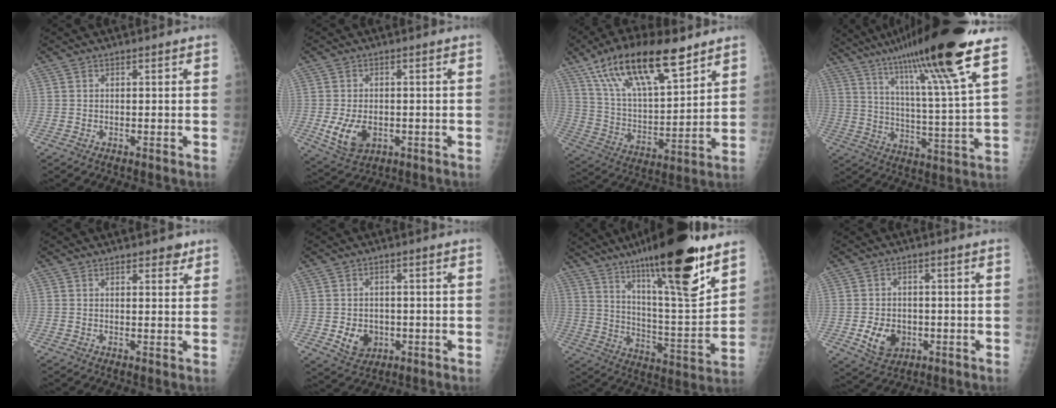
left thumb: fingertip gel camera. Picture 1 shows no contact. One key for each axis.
{"total": 7.5, "fx": -1.6, "fy": 5.0, "fz": 5.4, "tx": -0.092, "ty": 0.000, "tz": -0.016}
{"total": 21.9, "fx": 13.5, "fy": 7.8, "fz": 15.3, "tx": -0.250, "ty": -0.040, "tz": 0.250}
{"total": 23.5, "fx": 15.5, "fy": 0.9, "fz": 17.6, "tx": -0.276, "ty": -0.056, "tz": 0.250}
{"total": 2.6, "fx": 1.9, "fy": 1.2, "fz": 1.3, "tx": 0.000, "ty": -0.010, "tz": 0.023}
{"total": 5.8, "fx": -1.3, "fy": 4.7, "fz": 3.1, "tx": -0.030, "ty": 0.004, "tz": -0.009}
{"total": 24.4, "fx": 15.8, "fy": 4.3, "fz": 18.2, "tx": -0.272, "ty": -0.069, "tz": 0.258}
{"total": 7.0, "fx": -1.8, "fy": 5.3, "fz": 4.2, "tx": -0.055, "ty": 0.003, "tz": -0.021}